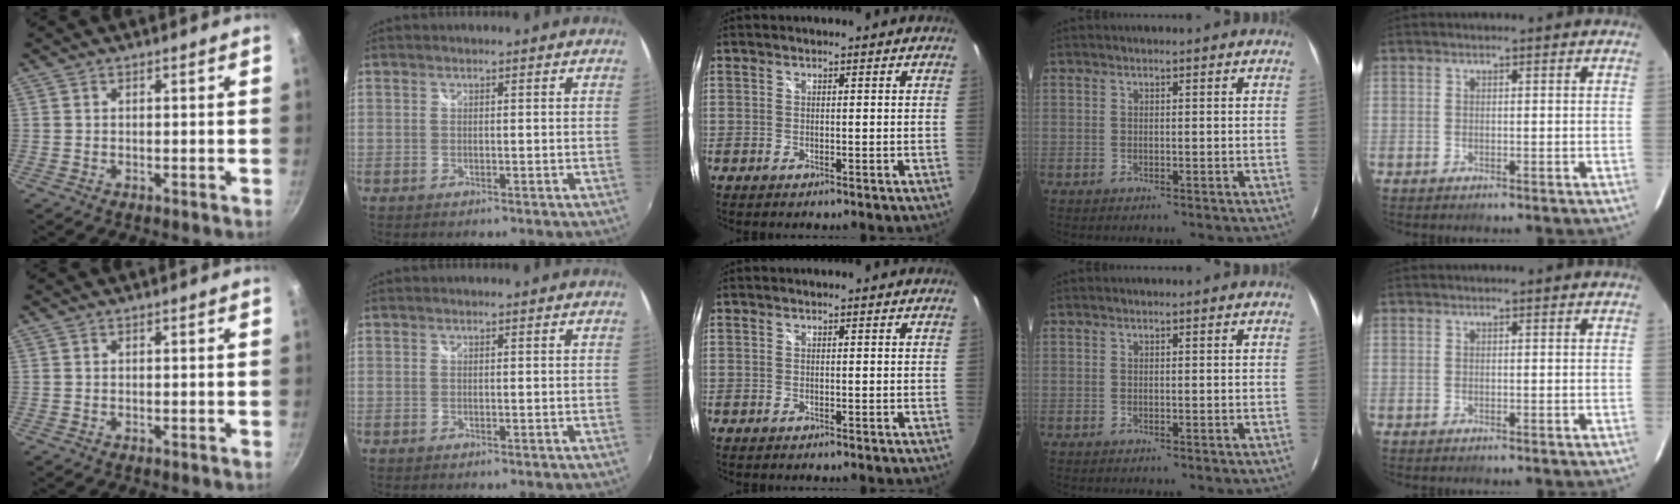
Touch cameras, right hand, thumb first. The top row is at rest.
{}